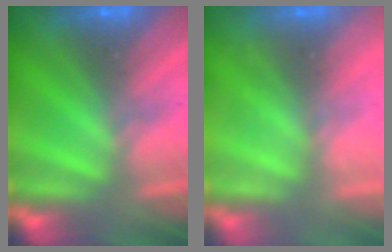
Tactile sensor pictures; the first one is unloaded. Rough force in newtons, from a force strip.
{"total": 2.1}